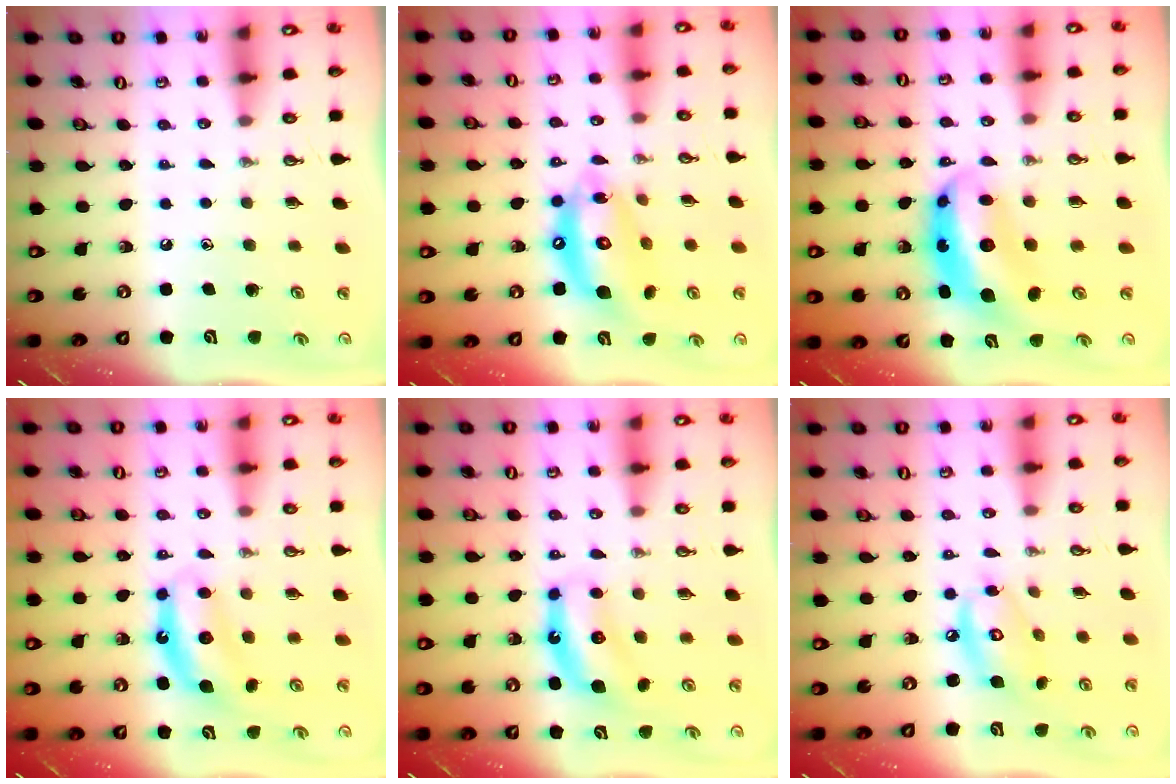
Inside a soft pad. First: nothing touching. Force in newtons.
{"total": 15.7, "press": 15.6, "slide": 1.8}
{"total": 8.8, "press": 8.7, "slide": 1.1}
{"total": 7.4, "press": 7.4, "slide": 0.2}
{"total": 7.4, "press": 7.4, "slide": 0.3}
{"total": 10.2, "press": 10.2, "slide": 0.5}